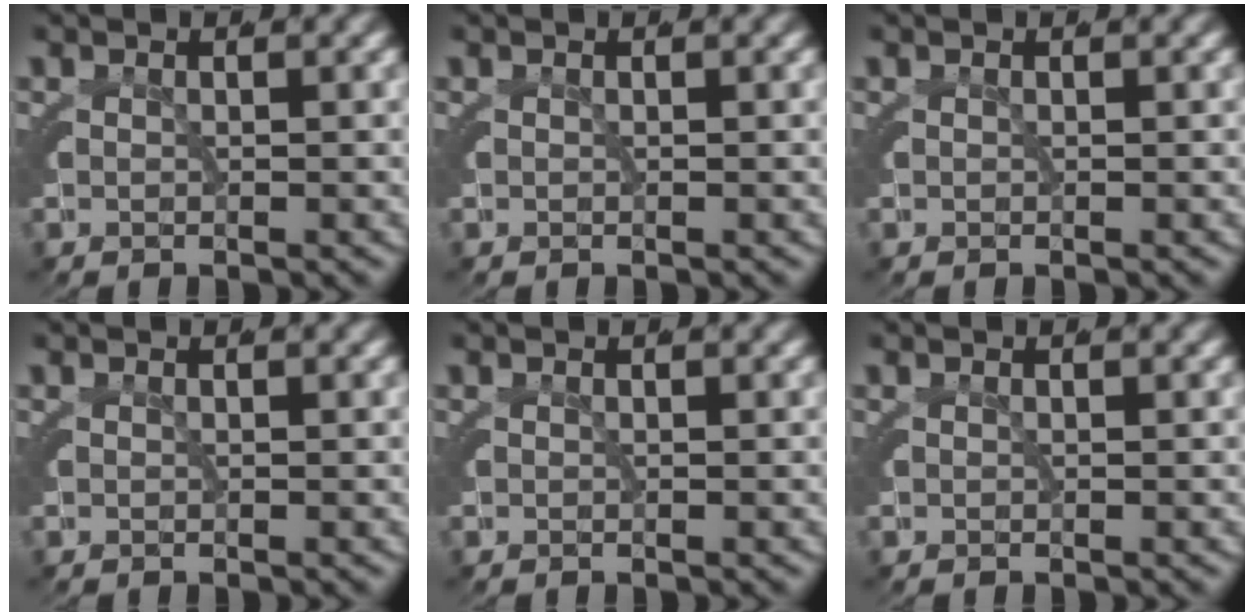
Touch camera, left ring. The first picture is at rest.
{"total": 0.0}
{"total": 0.0}
{"total": 0.0}
{"total": 0.0}
{"total": 0.0}